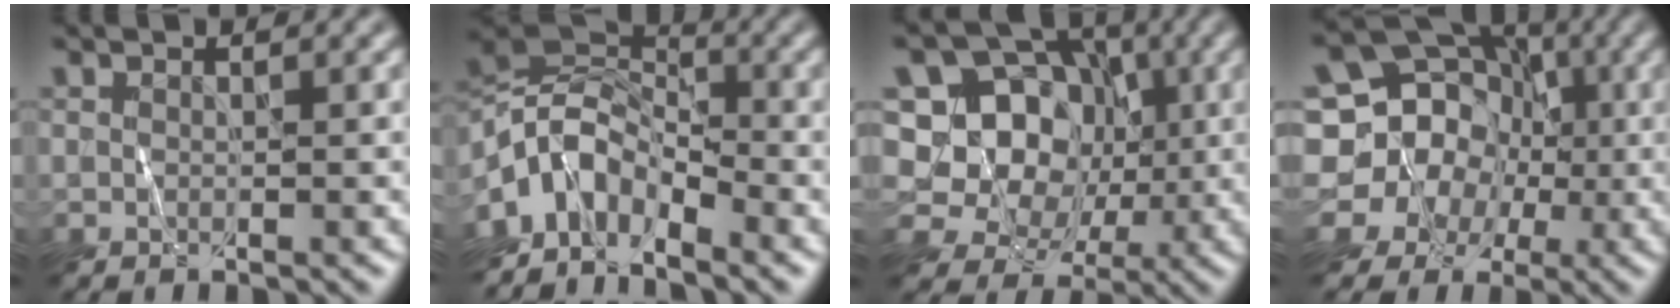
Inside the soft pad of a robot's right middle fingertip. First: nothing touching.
{"total": 5.9, "force": [-4.2, 3.0, 2.9], "torque": [-0.049, 0.008, -0.093]}
{"total": 10.2, "force": [2.1, 8.9, 4.7], "torque": [-0.080, 0.029, 0.010]}
{"total": 13.5, "force": [0.5, 12.8, 4.3], "torque": [-0.108, 0.040, -0.023]}